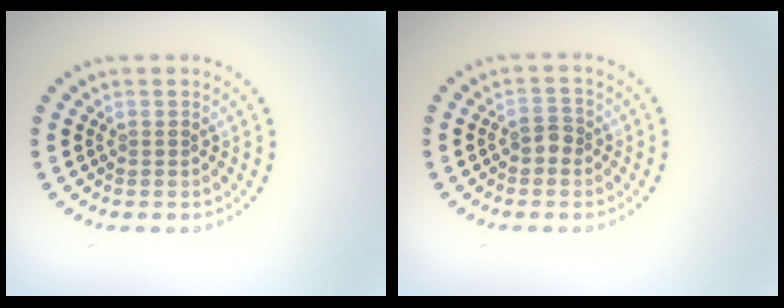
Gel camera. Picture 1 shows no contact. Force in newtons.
{"total": 1.5, "press": 1.4, "slide": 0.5}